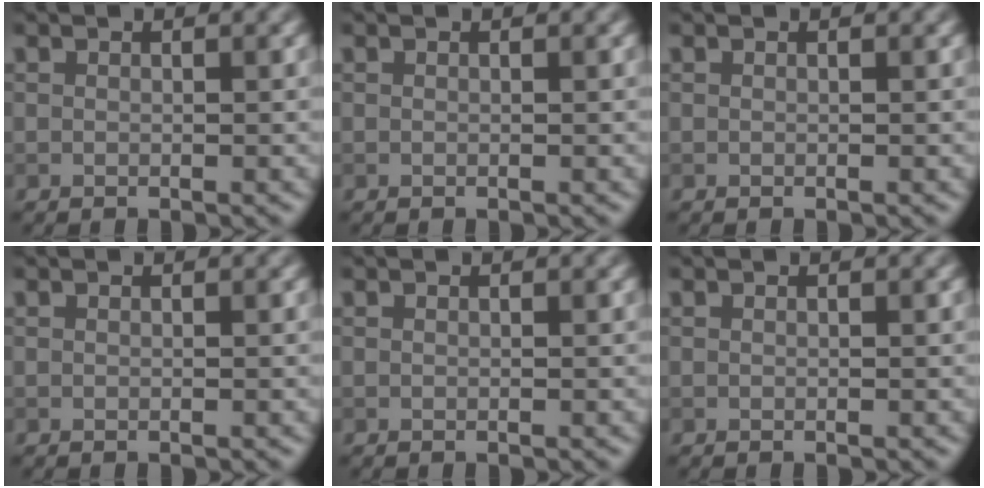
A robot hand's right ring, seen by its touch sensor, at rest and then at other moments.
{"total": 0.0}
{"total": 0.0}
{"total": 0.0}
{"total": 0.0}
{"total": 0.0}